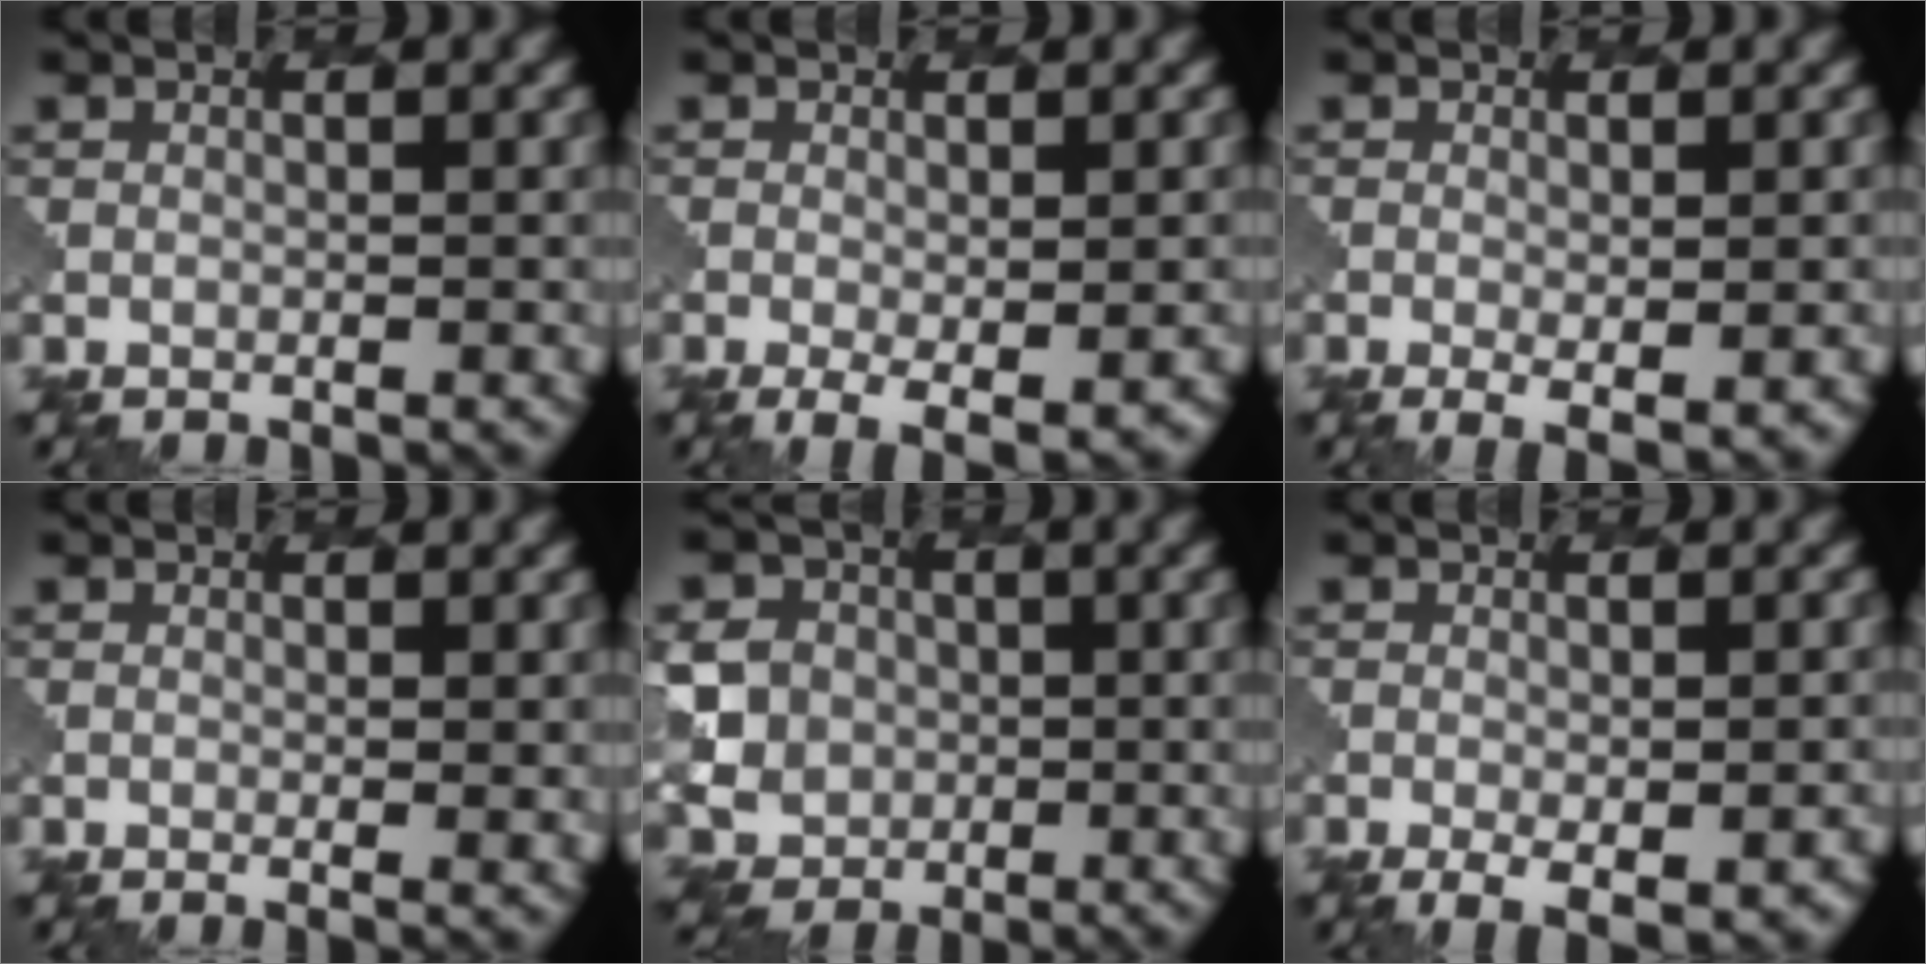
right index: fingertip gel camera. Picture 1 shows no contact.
{"total": 3.4, "force": [-0.9, 1.1, 3.1], "torque": [-0.048, -0.013, -0.009]}
{"total": 3.0, "force": [-0.6, 0.8, 2.8], "torque": [-0.043, -0.011, -0.004]}
{"total": 1.7, "force": [0.3, 0.4, 1.6], "torque": [-0.023, -0.007, 0.007]}
{"total": 6.7, "force": [0.4, 6.2, 2.3], "torque": [-0.061, 0.013, -0.012]}
{"total": 4.1, "force": [-1.6, 1.4, 3.5], "torque": [-0.049, -0.011, -0.016]}